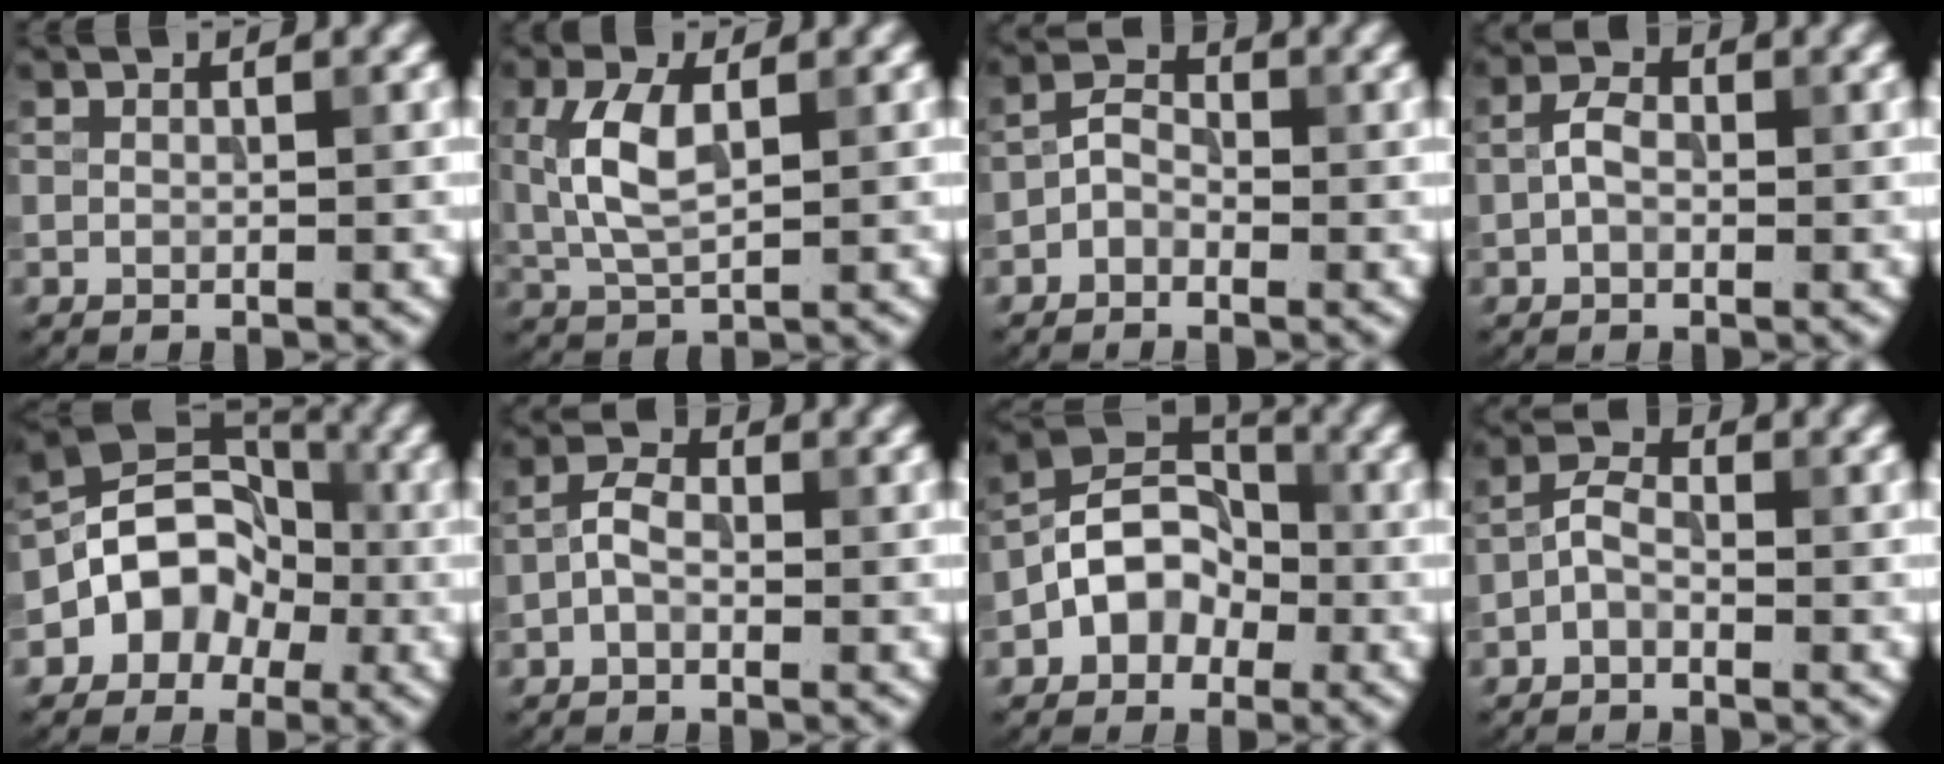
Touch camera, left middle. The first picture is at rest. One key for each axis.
{"total": 4.7, "fx": 0.7, "fy": 2.2, "fz": 4.1, "tx": -0.096, "ty": 0.006, "tz": 0.017}
{"total": 2.1, "fx": -1.1, "fy": 1.4, "fz": 1.1, "tx": -0.020, "ty": 0.010, "tz": -0.027}
{"total": 2.3, "fx": -0.4, "fy": 1.5, "fz": 1.6, "tx": -0.035, "ty": 0.007, "tz": -0.013}
{"total": 6.5, "fx": -2.0, "fy": 5.3, "fz": 3.2, "tx": -0.012, "ty": 0.015, "tz": -0.063}
{"total": 2.3, "fx": -0.8, "fy": 1.4, "fz": 1.7, "tx": -0.035, "ty": 0.008, "tz": -0.023}
{"total": 5.5, "fx": -2.0, "fy": 4.1, "fz": 3.0, "tx": -0.029, "ty": 0.012, "tz": -0.050}
{"total": 2.1, "fx": -1.0, "fy": 1.1, "fz": 1.4, "tx": -0.027, "ty": 0.008, "tz": -0.028}